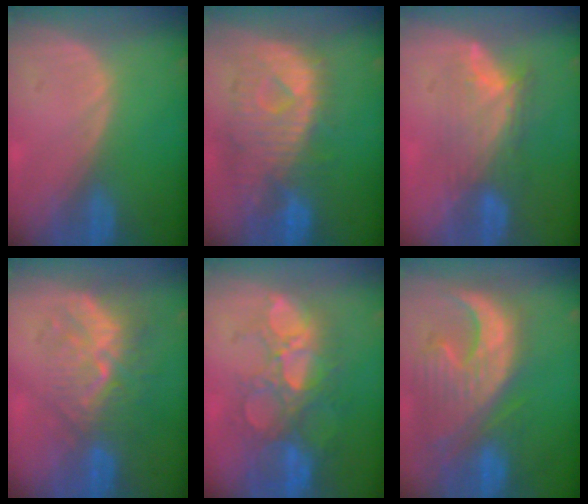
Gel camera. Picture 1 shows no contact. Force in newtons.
{"total": 10.9, "press": 9.6, "slide": 5.0}
{"total": 6.9, "press": 6.6, "slide": 2.2}
{"total": 9.6, "press": 8.5, "slide": 4.4}
{"total": 11.1, "press": 9.6, "slide": 5.5}
{"total": 13.0, "press": 11.2, "slide": 6.6}